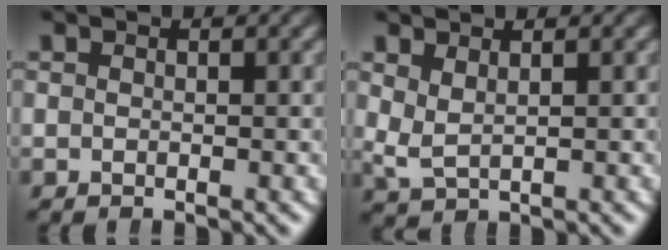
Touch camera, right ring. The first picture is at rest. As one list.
[{"total": 2.2, "force": [1.1, 1.5, 1.1], "torque": [-0.046, -0.018, 0.033]}]